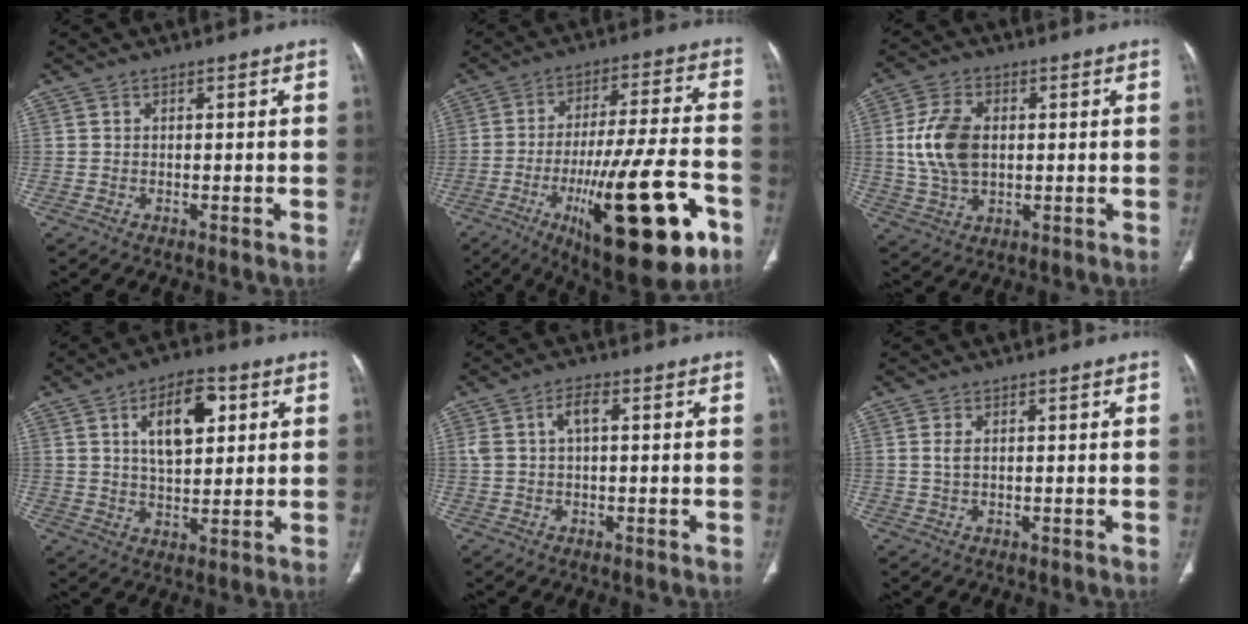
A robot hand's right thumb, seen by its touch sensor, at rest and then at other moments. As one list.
[{"total": 25.5, "force": [-10.3, 6.8, 22.3], "torque": [-0.336, 0.031, -0.147]}, {"total": 10.8, "force": [0.9, 6.9, 8.3], "torque": [-0.163, 0.002, 0.024]}, {"total": 12.3, "force": [4.1, 6.1, 9.8], "torque": [-0.131, -0.006, 0.067]}, {"total": 3.7, "force": [0.8, 1.6, 3.2], "torque": [-0.074, 0.017, 0.017]}, {"total": 1.5, "force": [0.3, 0.7, 1.3], "torque": [-0.033, 0.004, 0.012]}]